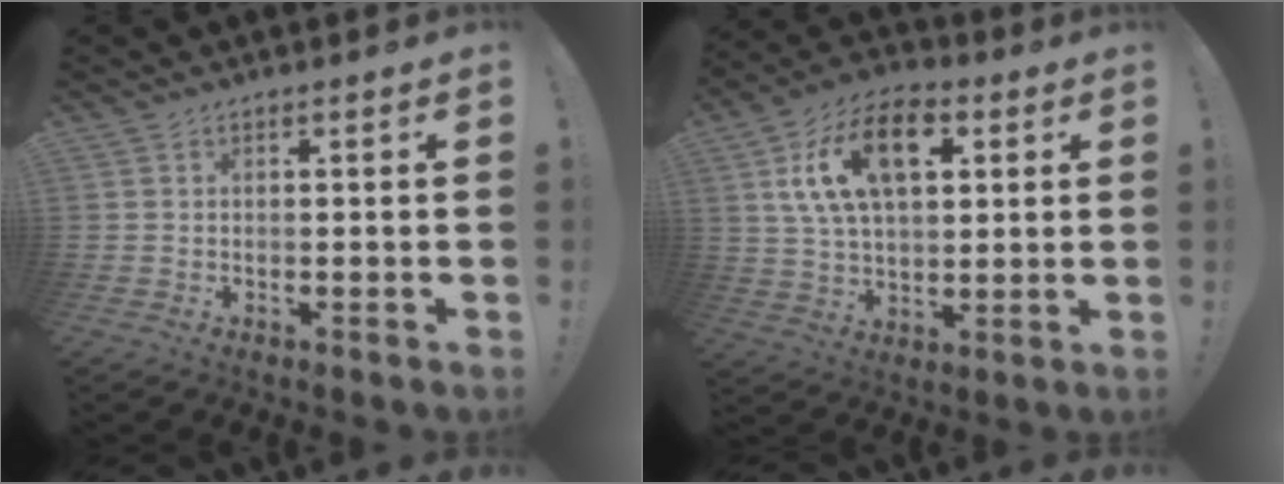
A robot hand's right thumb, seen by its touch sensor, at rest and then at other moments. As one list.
[{"total": 18.1, "force": [6.8, 10.6, 13.0], "torque": [-0.226, -0.011, 0.120]}]